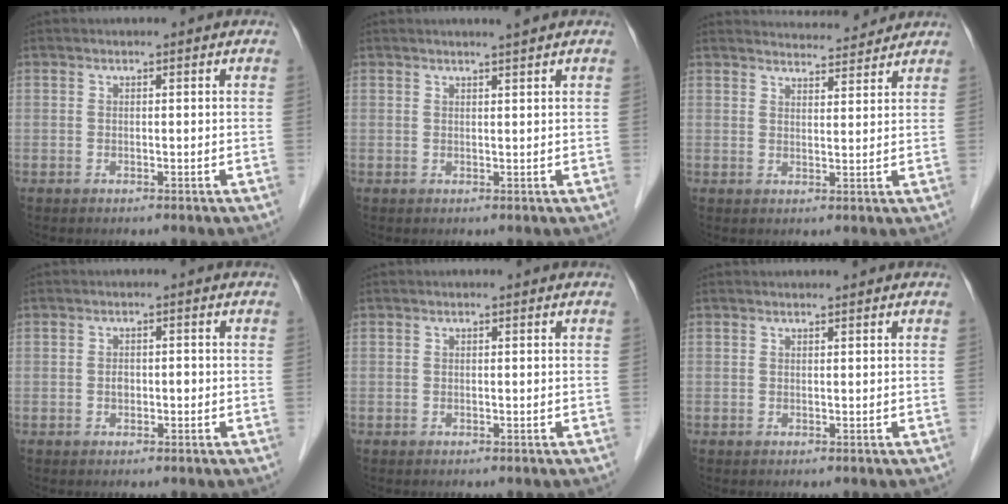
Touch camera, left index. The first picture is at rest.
{"total": 1.5, "force": [1.3, -0.5, 0.5], "torque": [-0.012, -0.005, 0.025]}
{"total": 6.6, "force": [6.5, 0.7, 0.6], "torque": [-0.012, 0.013, 0.084]}
{"total": 1.3, "force": [-0.3, 0.9, 0.9], "torque": [-0.016, 0.003, -0.004]}
{"total": 0.0}
{"total": 0.8, "force": [0.8, 0.0, 0.2], "torque": [-0.006, 0.009, 0.015]}